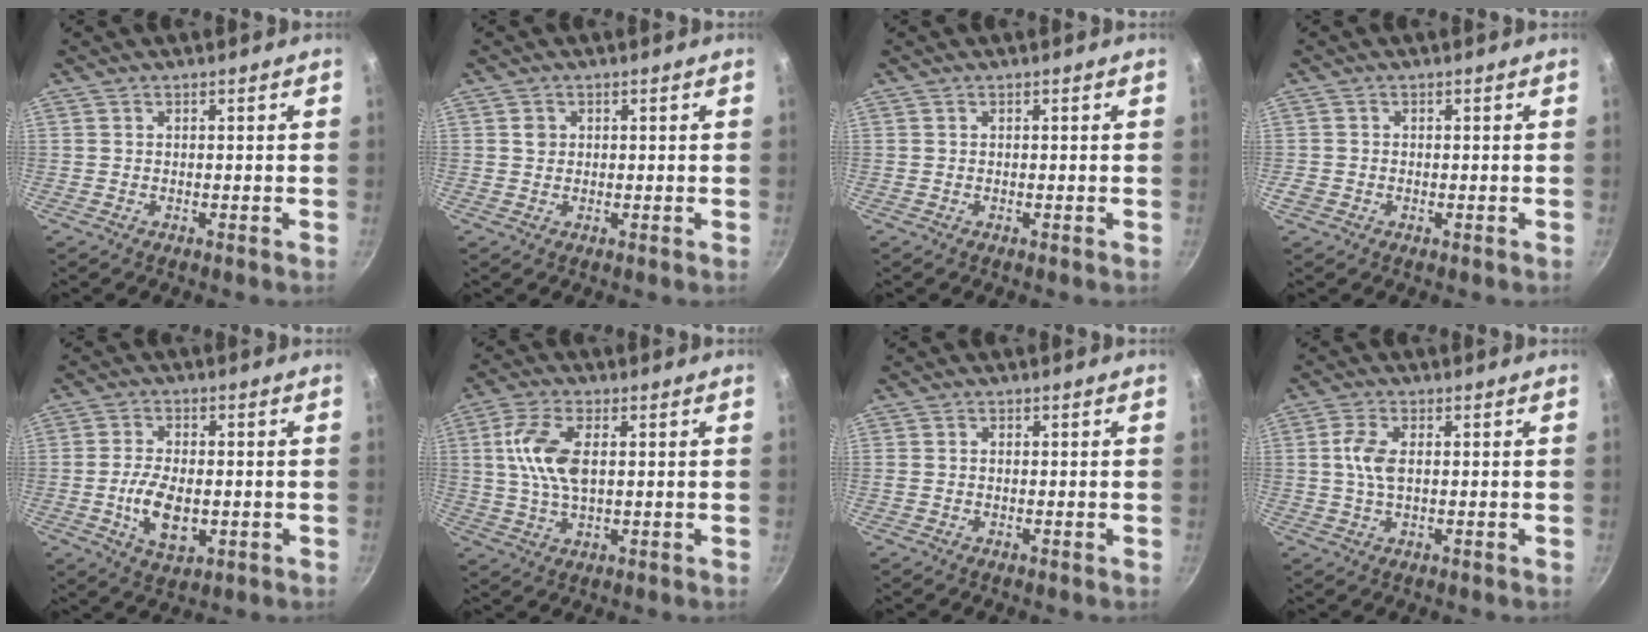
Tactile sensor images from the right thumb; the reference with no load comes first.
{"total": 1.6, "force": [0.4, 1.4, 0.6], "torque": [-0.005, 0.003, 0.006]}
{"total": 0.0}
{"total": 1.6, "force": [-0.5, 1.3, 0.7], "torque": [-0.012, 0.000, -0.010]}
{"total": 8.9, "force": [-1.5, 4.8, 7.3], "torque": [-0.135, 0.000, -0.022]}
{"total": 9.6, "force": [1.7, 4.6, 8.2], "torque": [-0.163, 0.005, 0.030]}
{"total": 0.9, "force": [0.1, 0.7, 0.6], "torque": [-0.010, 0.003, 0.000]}
{"total": 5.2, "force": [0.6, 2.6, 4.4], "torque": [-0.095, 0.005, 0.010]}